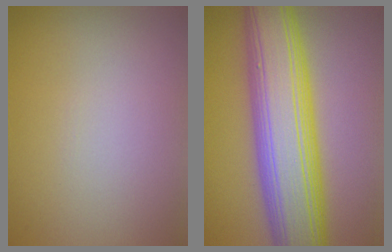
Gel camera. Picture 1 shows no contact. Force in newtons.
{"total": 12.3, "press": 12.3, "slide": 0.2}